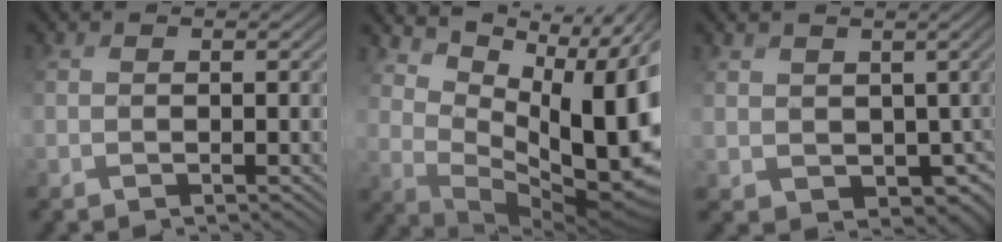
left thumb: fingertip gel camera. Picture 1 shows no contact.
{"total": 14.1, "force": [5.3, 6.5, 11.3], "torque": [-0.171, 0.008, 0.113]}
{"total": 3.3, "force": [0.4, 3.3, 0.5], "torque": [-0.028, -0.031, 0.023]}